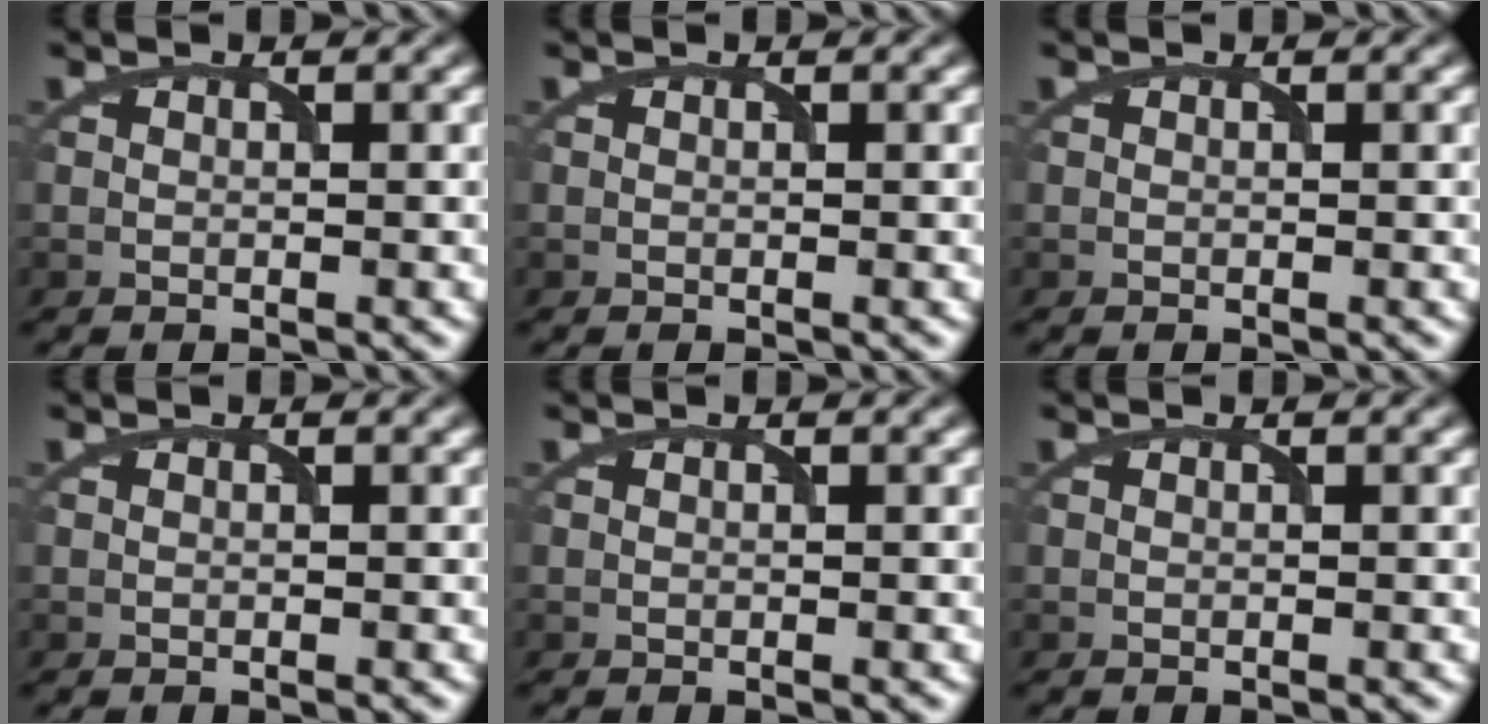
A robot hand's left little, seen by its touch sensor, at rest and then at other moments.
{"total": 0.0}
{"total": 0.0}
{"total": 0.0}
{"total": 0.0}
{"total": 0.0}